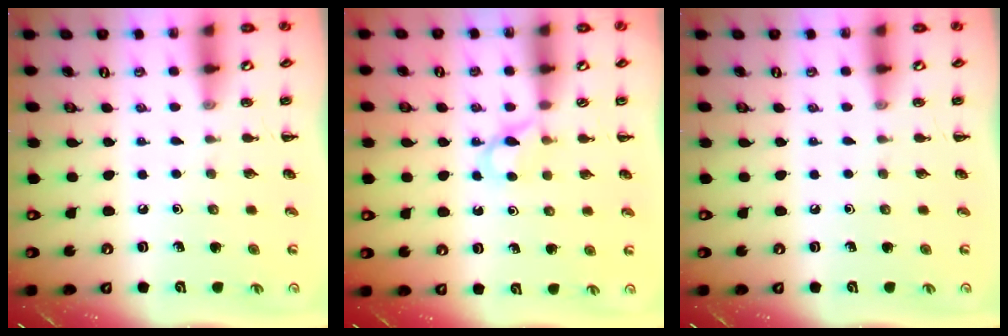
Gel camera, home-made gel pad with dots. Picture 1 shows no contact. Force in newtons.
{"total": 3.8, "press": 3.6, "slide": 1.4}
{"total": 0.0}